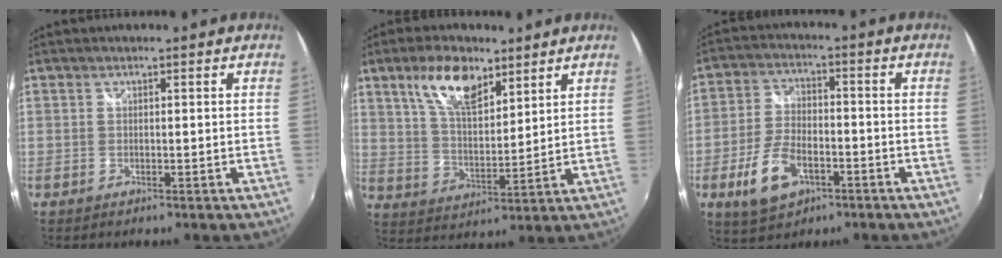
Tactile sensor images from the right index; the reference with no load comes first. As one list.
[{"total": 11.0, "force": [6.7, 4.8, 7.3], "torque": [-0.129, 0.010, 0.130]}, {"total": 10.5, "force": [-4.7, 5.7, 7.4], "torque": [-0.162, -0.001, -0.078]}]